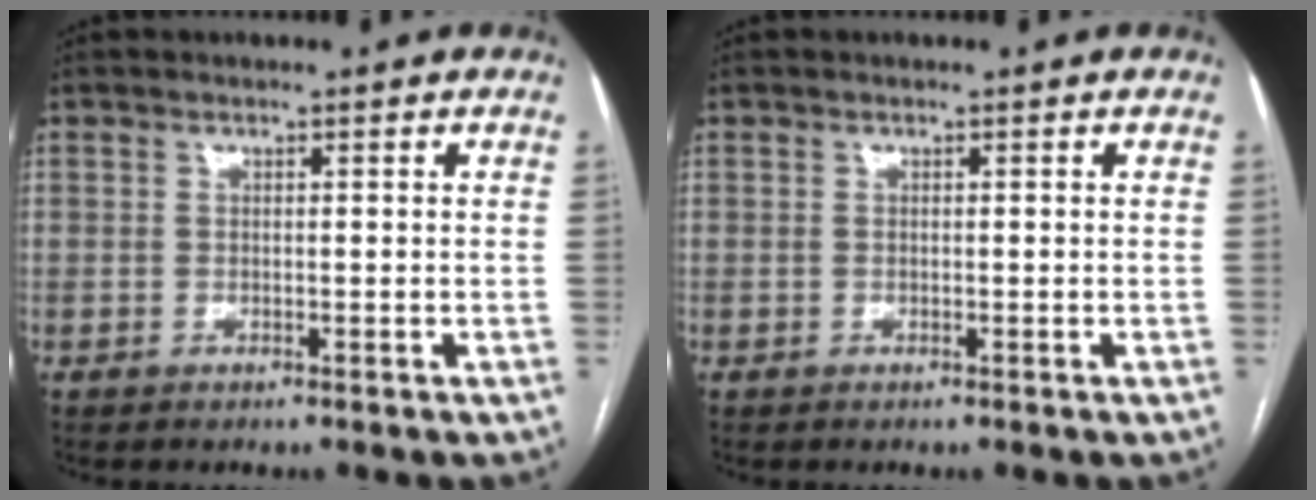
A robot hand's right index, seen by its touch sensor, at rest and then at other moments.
{"total": 0.0}